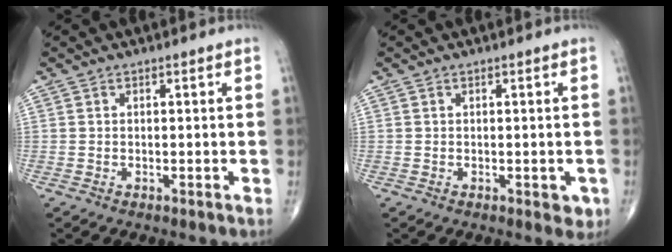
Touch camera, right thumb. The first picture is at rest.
{"total": 2.2, "force": [-0.6, 1.2, 1.8], "torque": [-0.003, 0.000, -0.006]}